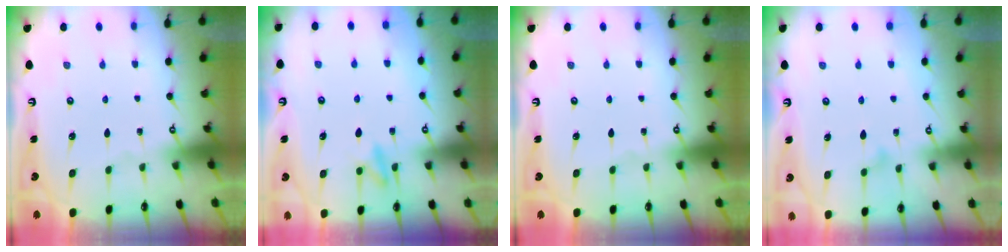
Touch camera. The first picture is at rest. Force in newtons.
{"total": 8.7, "press": 8.6, "slide": 1.2}
{"total": 0.0}
{"total": 9.0, "press": 9.0, "slide": 0.5}